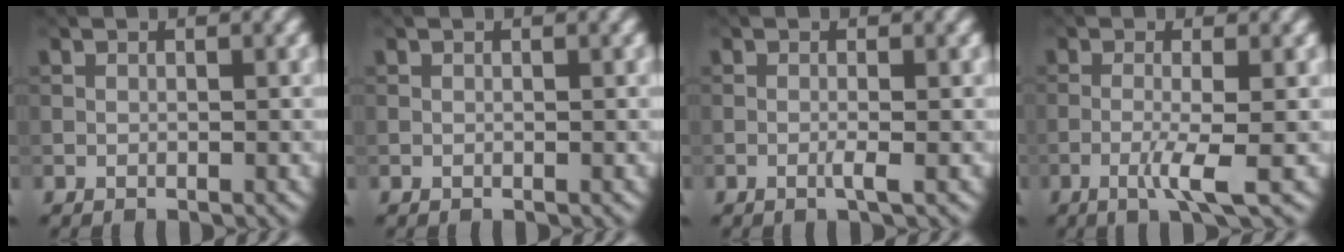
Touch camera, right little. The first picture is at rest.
{"total": 0.0}
{"total": 1.1, "force": [-0.3, 0.1, 1.1], "torque": [-0.022, -0.001, -0.010]}
{"total": 3.2, "force": [-1.2, 0.2, 3.0], "torque": [-0.056, 0.004, -0.032]}